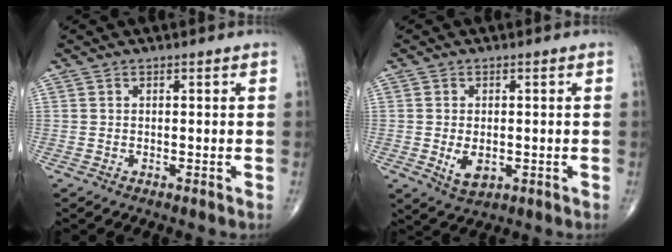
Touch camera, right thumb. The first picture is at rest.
{"total": 4.7, "force": [-0.9, 2.8, 3.7], "torque": [-0.055, -0.007, -0.007]}